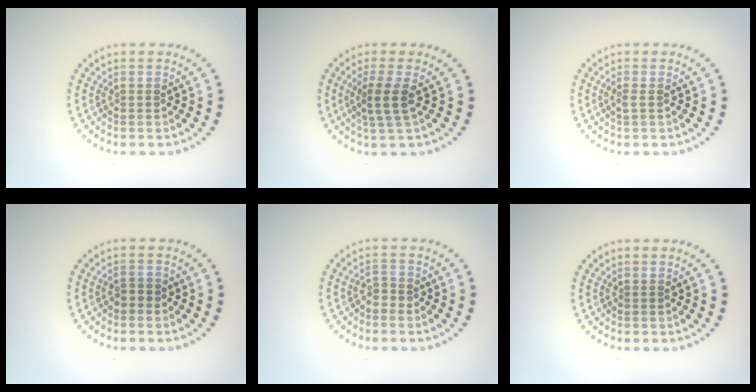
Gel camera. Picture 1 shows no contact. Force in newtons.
{"total": 2.5, "press": 2.1, "slide": 1.4}
{"total": 0.7, "press": 0.6, "slide": 0.4}
{"total": 1.0, "press": 0.9, "slide": 0.3}
{"total": 0.9, "press": 0.6, "slide": 0.6}
{"total": 0.0}